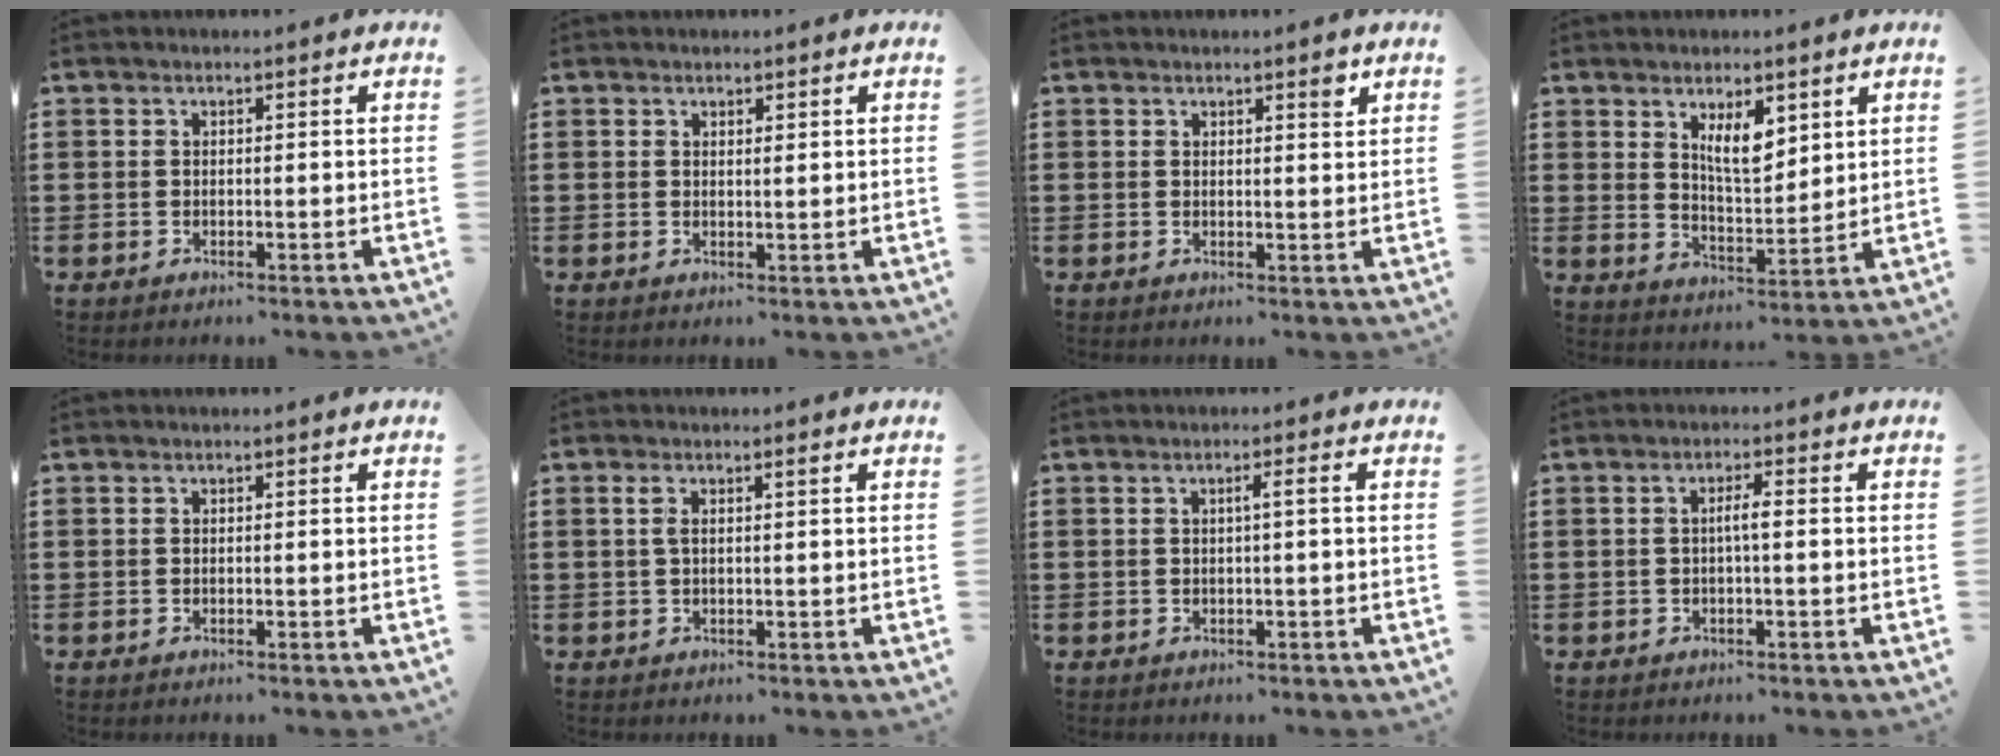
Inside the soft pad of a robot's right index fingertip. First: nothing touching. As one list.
[{"total": 0.8, "force": [0.6, 0.3, 0.3], "torque": [-0.007, 0.001, 0.012]}, {"total": 1.8, "force": [1.3, 0.4, 1.2], "torque": [-0.016, 0.000, 0.021]}, {"total": 6.4, "force": [3.3, 2.3, 5.0], "torque": [-0.089, -0.008, 0.054]}, {"total": 0.0}, {"total": 1.8, "force": [0.5, 0.3, 1.7], "torque": [-0.033, 0.002, 0.007]}, {"total": 1.6, "force": [-0.1, -0.2, 1.6], "torque": [-0.028, -0.002, -0.004]}, {"total": 2.2, "force": [-0.2, 0.2, 2.2], "torque": [-0.042, 0.001, -0.006]}]